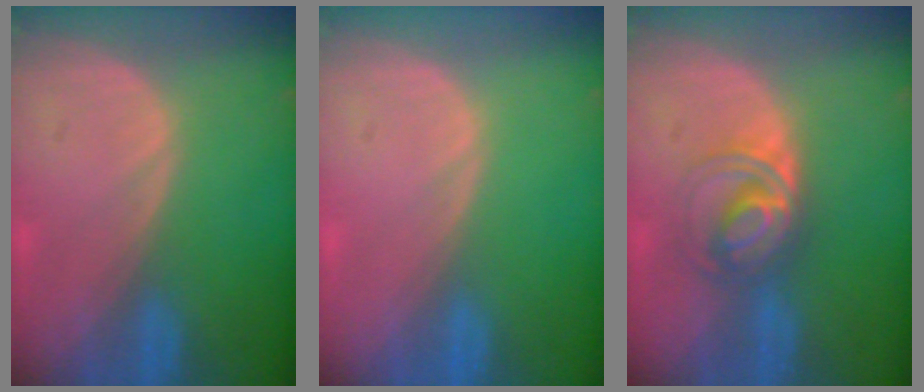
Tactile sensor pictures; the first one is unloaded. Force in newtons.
{"total": 0.0}
{"total": 6.0, "press": 5.6, "slide": 2.2}